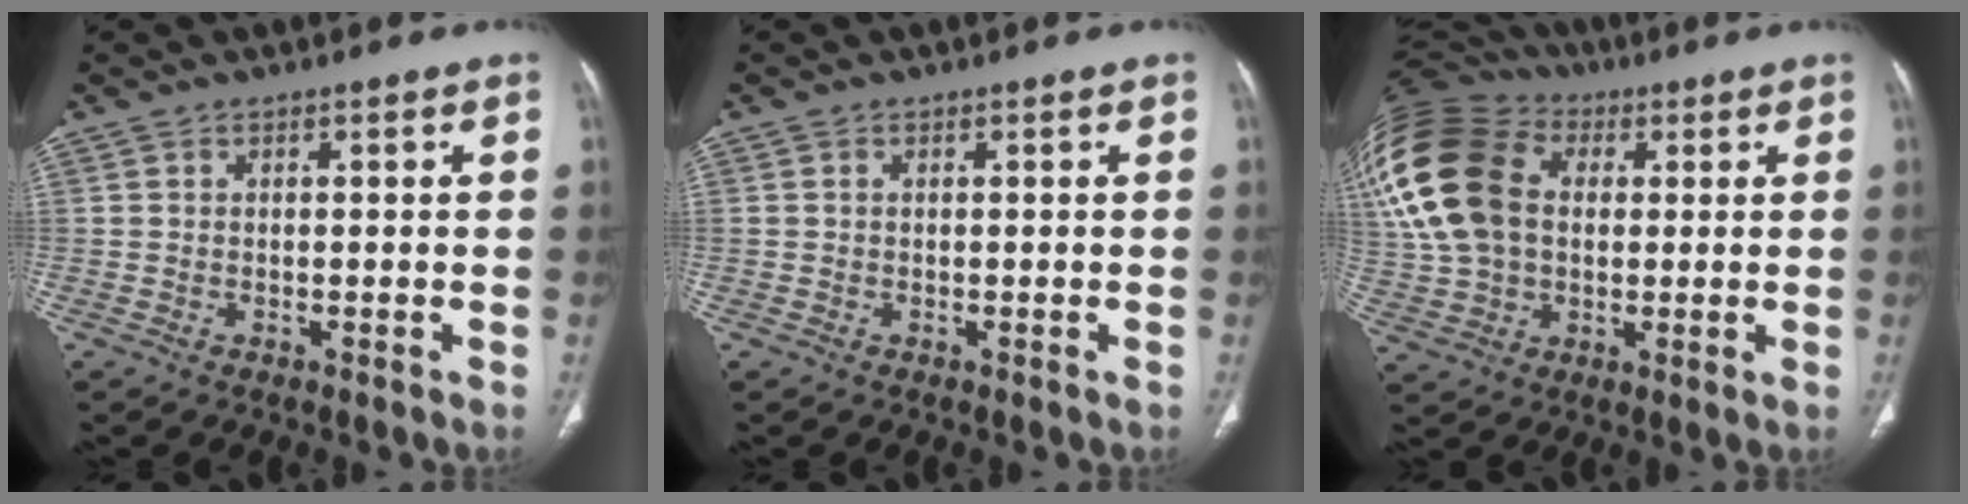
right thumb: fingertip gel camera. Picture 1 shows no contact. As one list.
[{"total": 0.0}, {"total": 25.0, "force": [5.5, 17.9, 16.6], "torque": [-0.382, 0.047, 0.106]}]